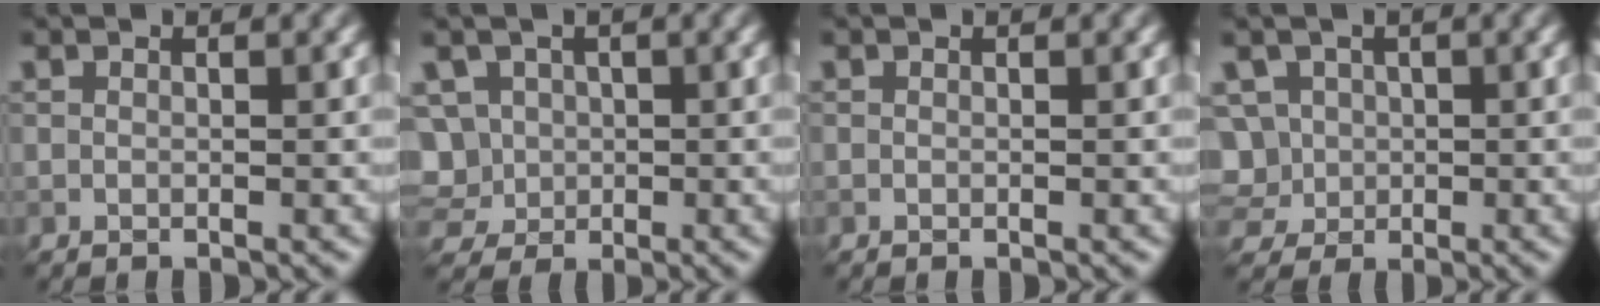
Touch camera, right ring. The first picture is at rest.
{"total": 8.1, "force": [0.2, 7.2, 3.7], "torque": [-0.083, 0.024, -0.025]}
{"total": 0.0}
{"total": 6.7, "force": [0.2, 6.0, 3.1], "torque": [-0.071, 0.030, -0.019]}